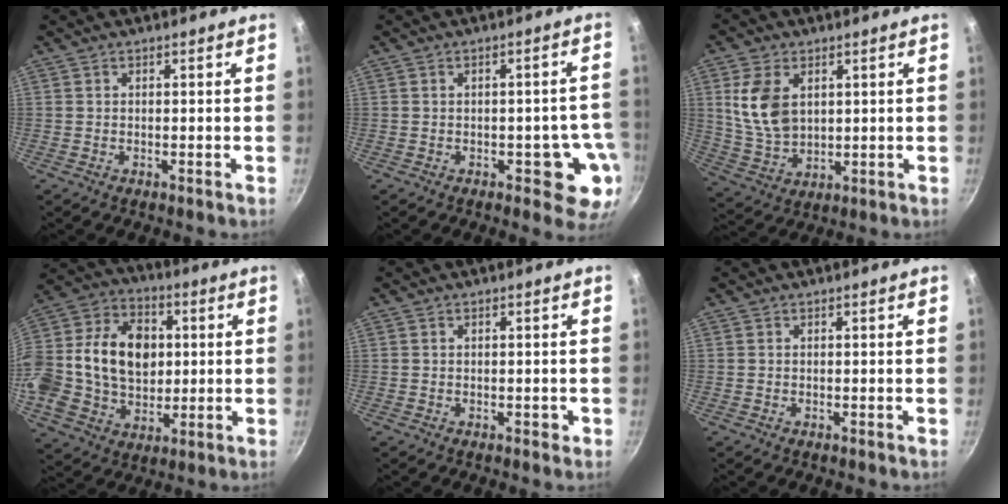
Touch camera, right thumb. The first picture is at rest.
{"total": 7.6, "force": [-2.4, 3.9, 6.1], "torque": [-0.017, 0.016, -0.026]}
{"total": 10.6, "force": [2.8, 7.1, 7.4], "torque": [-0.131, -0.021, 0.067]}
{"total": 25.3, "force": [1.6, 18.8, 16.9], "torque": [-0.308, 0.036, 0.025]}
{"total": 0.8, "force": [-0.2, 0.6, 0.5], "torque": [0.000, 0.002, -0.002]}
{"total": 0.0}